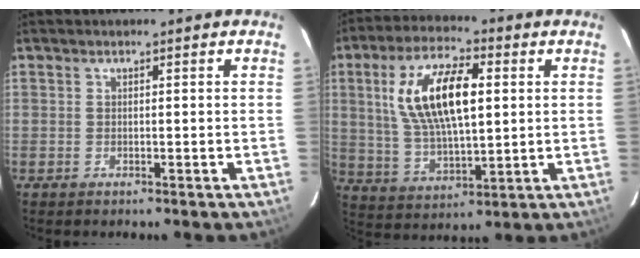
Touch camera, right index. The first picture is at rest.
{"total": 15.7, "force": [3.5, 6.2, 14.0], "torque": [-0.268, 0.012, 0.071]}